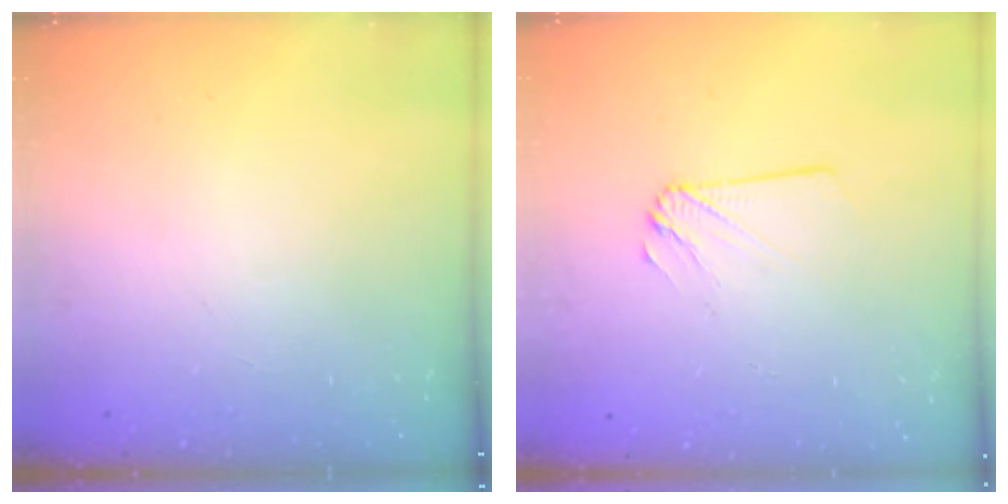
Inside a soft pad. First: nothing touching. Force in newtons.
{"total": 2.2, "press": 2.2, "slide": 0.1}